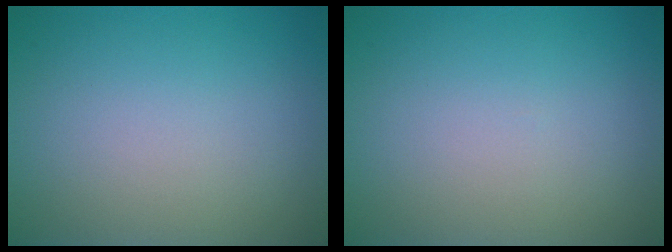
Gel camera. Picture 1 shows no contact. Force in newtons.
{"total": 0.0}